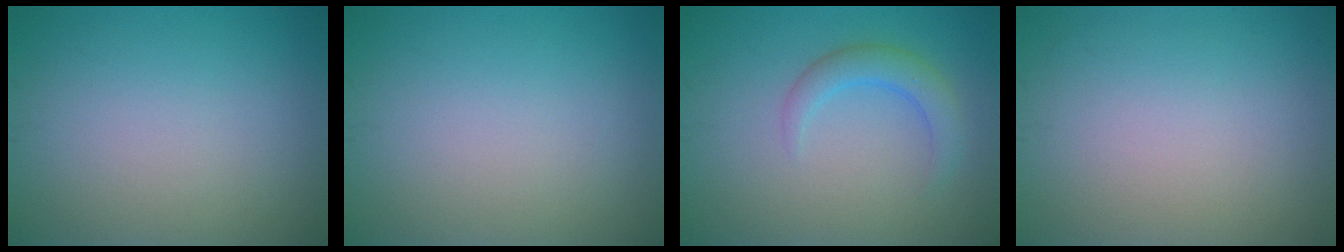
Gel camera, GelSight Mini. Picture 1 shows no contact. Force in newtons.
{"total": 0.0}
{"total": 2.6, "press": 2.6, "slide": 0.1}
{"total": 0.0}